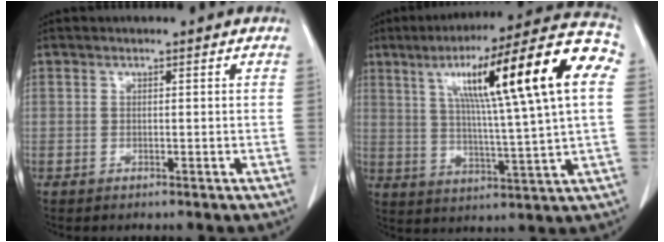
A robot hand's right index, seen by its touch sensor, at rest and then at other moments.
{"total": 22.0, "force": [5.9, 0.6, 21.2], "torque": [-0.314, 0.031, 0.082]}